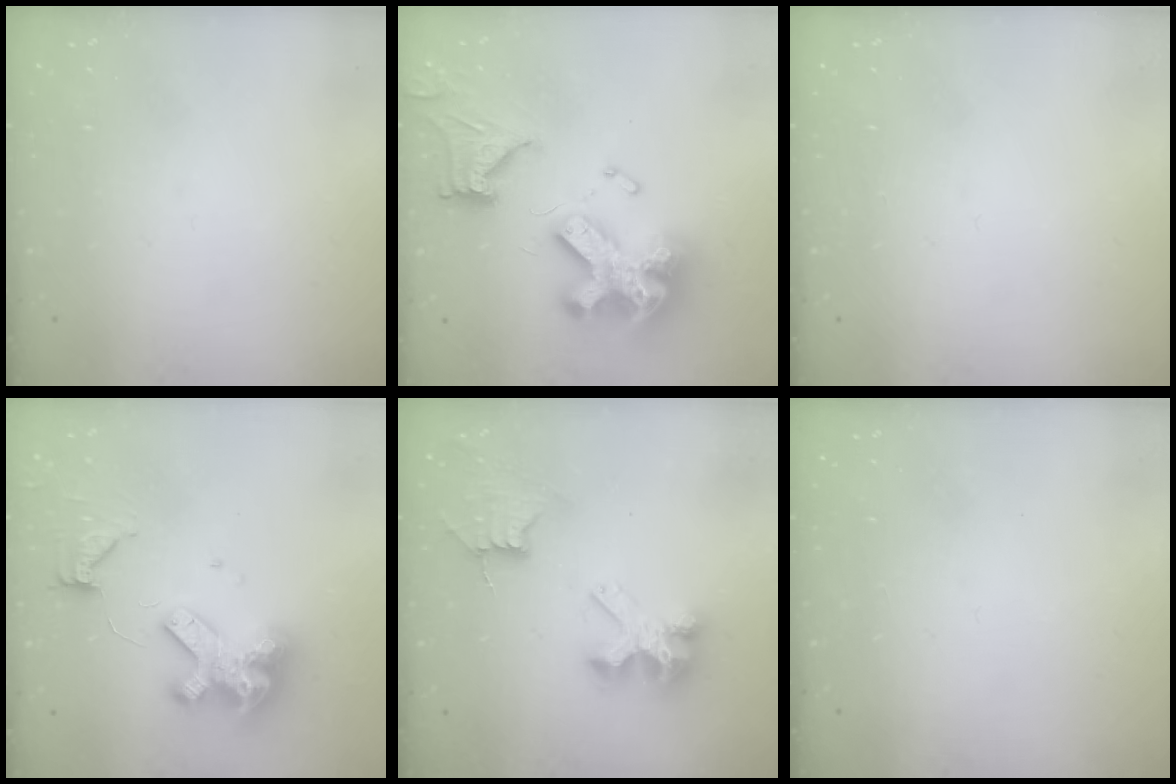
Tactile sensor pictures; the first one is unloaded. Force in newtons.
{"total": 20.1, "press": 20.0, "slide": 2.1}
{"total": 0.0}
{"total": 12.3, "press": 12.2, "slide": 1.4}
{"total": 8.2, "press": 8.2, "slide": 0.7}
{"total": 0.0}